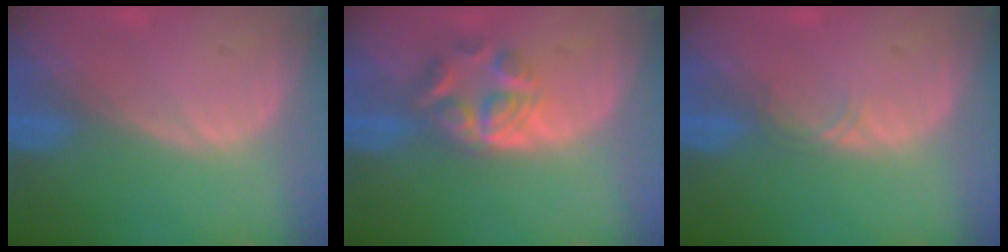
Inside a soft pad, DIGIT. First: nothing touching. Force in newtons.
{"total": 5.9, "press": 5.0, "slide": 3.2}
{"total": 1.1, "press": 1.1, "slide": 0.1}